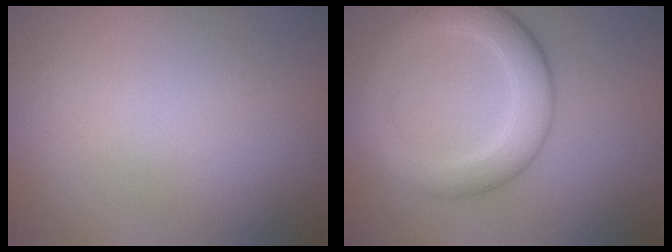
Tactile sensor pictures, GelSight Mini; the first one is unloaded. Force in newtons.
{"total": 5.1, "press": 5.1, "slide": 0.0}